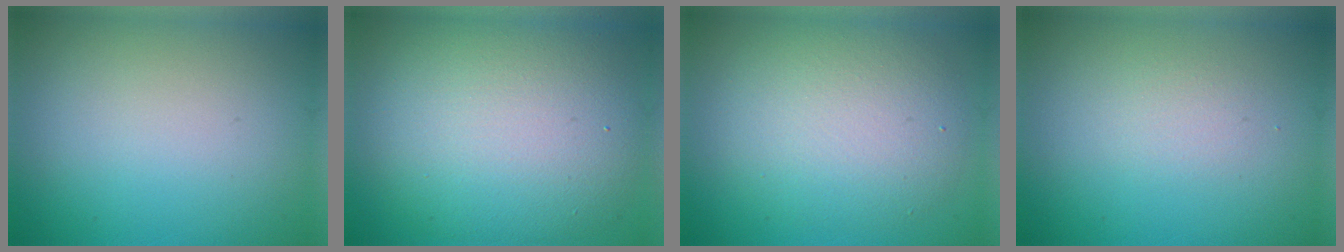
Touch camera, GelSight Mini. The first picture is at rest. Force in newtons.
{"total": 10.8, "press": 10.8, "slide": 0.3}
{"total": 6.0, "press": 6.0, "slide": 0.3}
{"total": 1.2, "press": 1.2, "slide": 0.0}